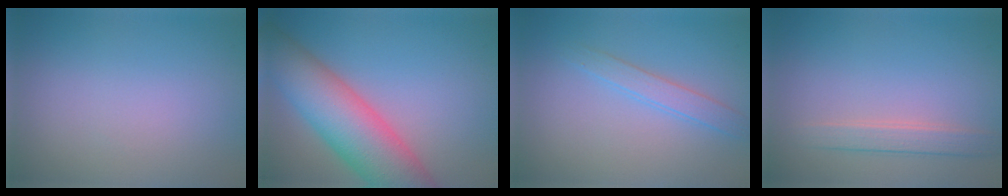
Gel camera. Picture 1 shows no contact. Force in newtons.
{"total": 9.9, "press": 9.9, "slide": 0.5}
{"total": 1.9, "press": 1.9, "slide": 0.2}
{"total": 2.1, "press": 2.1, "slide": 0.2}